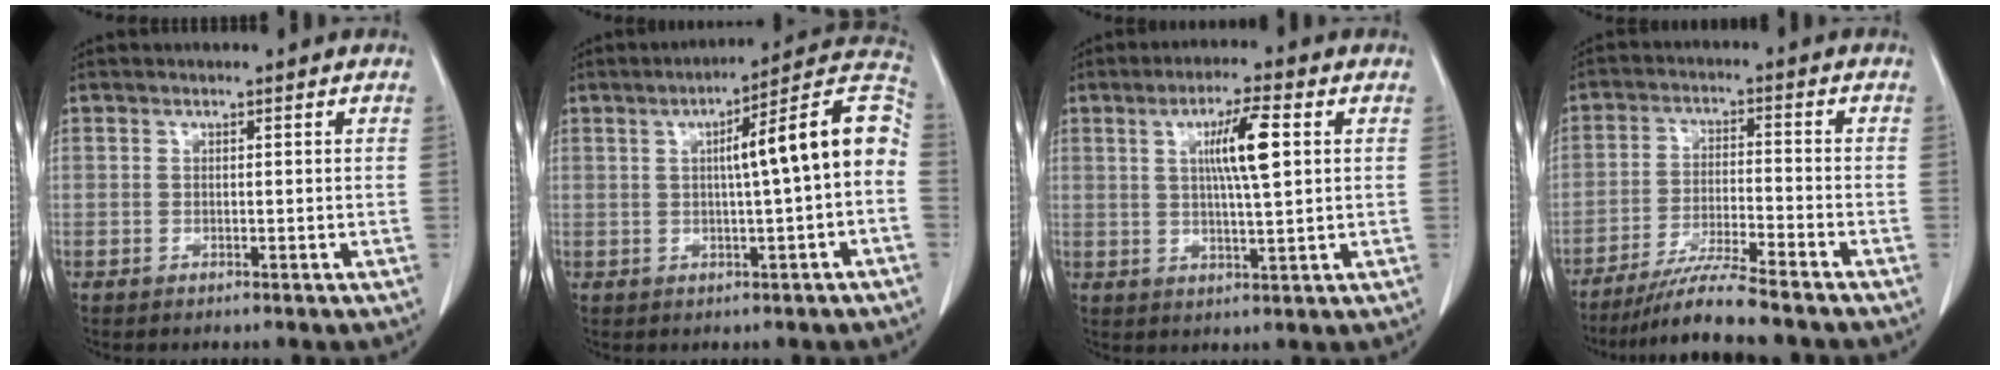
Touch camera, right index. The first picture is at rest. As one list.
[{"total": 12.4, "force": [0.5, 0.6, 12.4], "torque": [-0.166, 0.037, 0.002]}, {"total": 7.6, "force": [1.9, 0.4, 7.4], "torque": [-0.130, 0.002, 0.033]}, {"total": 8.7, "force": [-7.5, -0.8, 4.3], "torque": [-0.074, -0.023, -0.132]}]